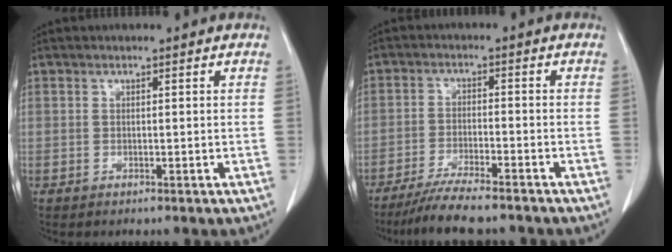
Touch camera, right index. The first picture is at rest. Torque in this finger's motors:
{"motor_torque": [0.19, -0.24, 0.09, 0.06]}